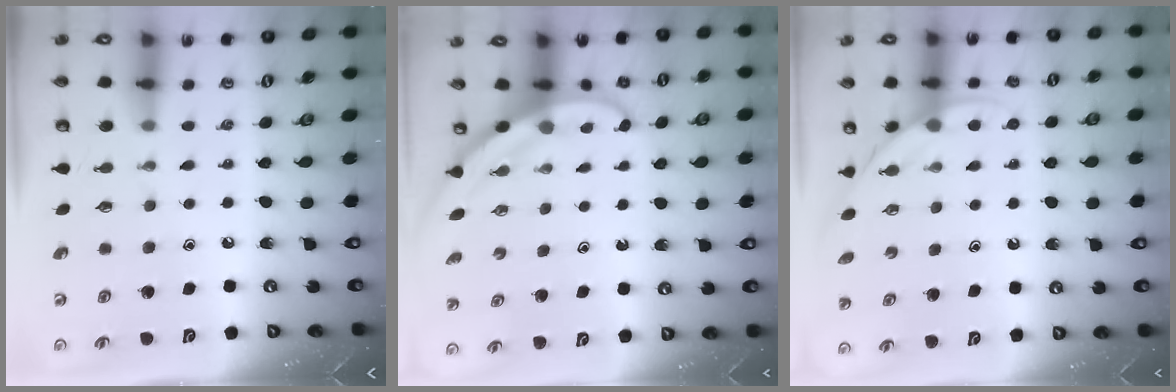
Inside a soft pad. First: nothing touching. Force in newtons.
{"total": 3.2, "press": 3.2, "slide": 0.1}
{"total": 3.7, "press": 3.7, "slide": 0.2}